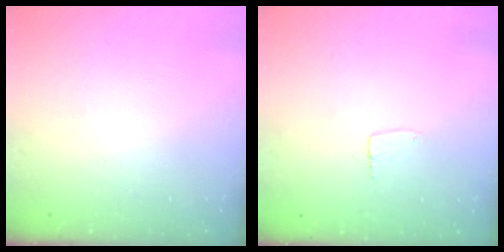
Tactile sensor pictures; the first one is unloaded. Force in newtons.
{"total": 2.7, "press": 2.7, "slide": 0.1}